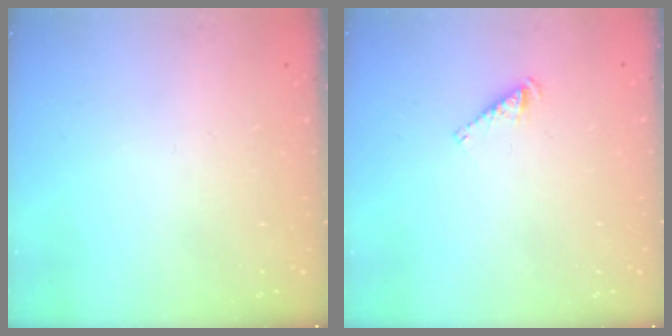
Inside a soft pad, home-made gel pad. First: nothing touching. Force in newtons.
{"total": 2.8, "press": 2.8, "slide": 0.5}